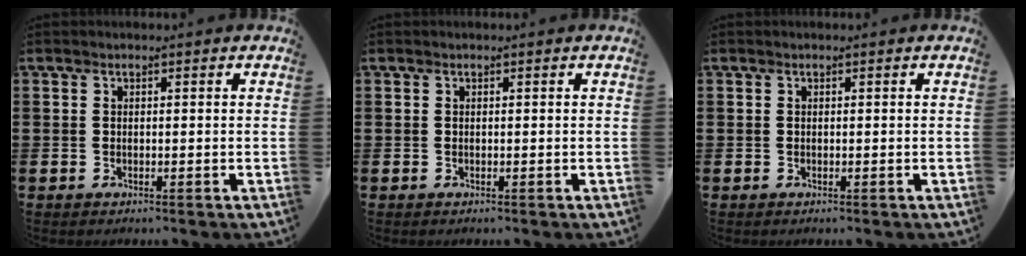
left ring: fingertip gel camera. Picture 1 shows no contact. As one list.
[{"total": 0.0}, {"total": 0.0}]